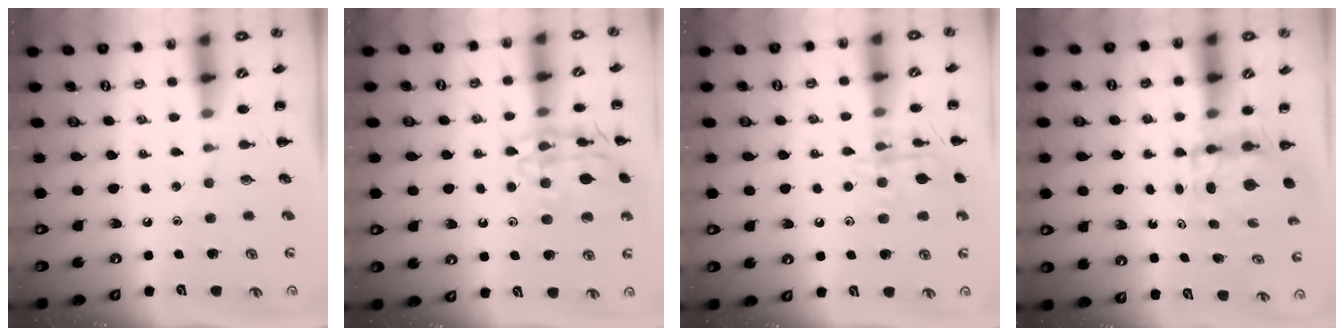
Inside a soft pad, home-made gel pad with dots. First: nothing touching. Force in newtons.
{"total": 14.8, "press": 14.8, "slide": 0.9}
{"total": 11.8, "press": 11.7, "slide": 0.7}
{"total": 3.9, "press": 3.9, "slide": 0.3}